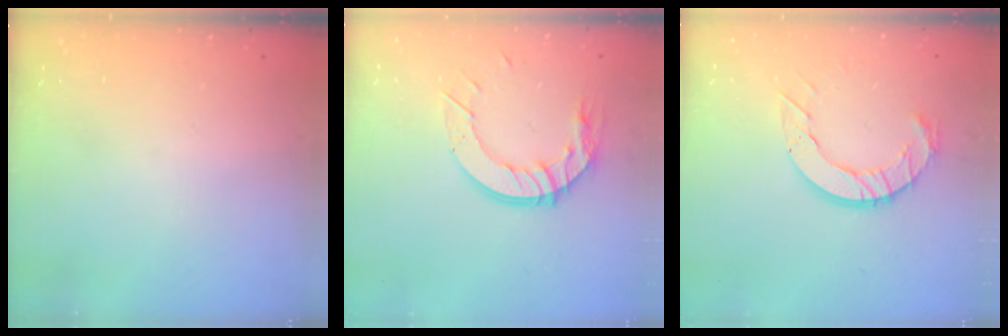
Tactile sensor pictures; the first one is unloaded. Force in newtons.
{"total": 11.6, "press": 11.6, "slide": 1.2}
{"total": 9.8, "press": 9.7, "slide": 1.1}